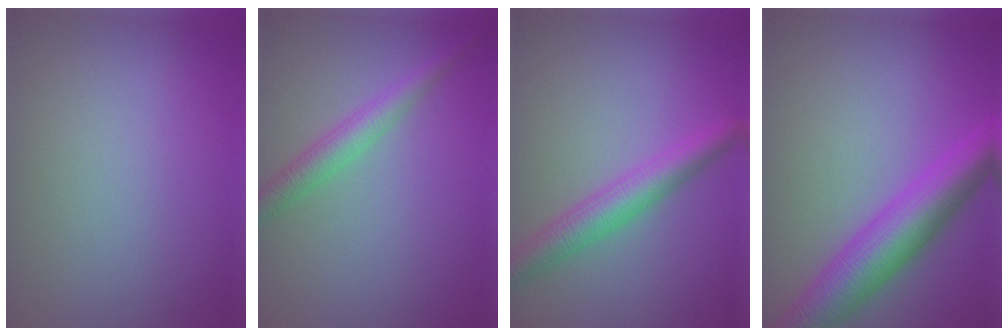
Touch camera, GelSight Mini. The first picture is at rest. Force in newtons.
{"total": 2.9, "press": 2.9, "slide": 0.1}
{"total": 4.1, "press": 4.1, "slide": 0.1}
{"total": 7.2, "press": 7.2, "slide": 0.2}